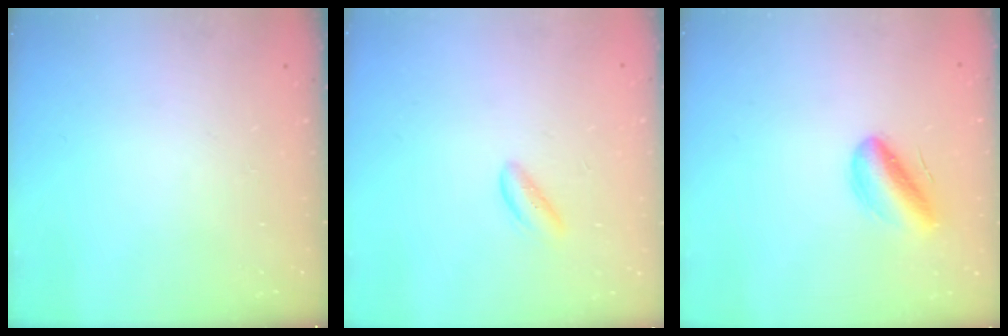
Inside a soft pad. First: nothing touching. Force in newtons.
{"total": 2.1, "press": 2.1, "slide": 0.3}
{"total": 9.1, "press": 8.7, "slide": 2.6}